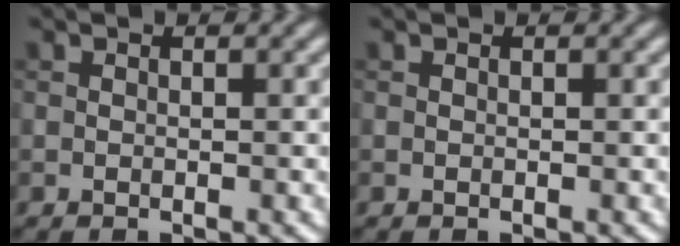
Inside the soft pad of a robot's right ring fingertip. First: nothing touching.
{"total": 0.0}